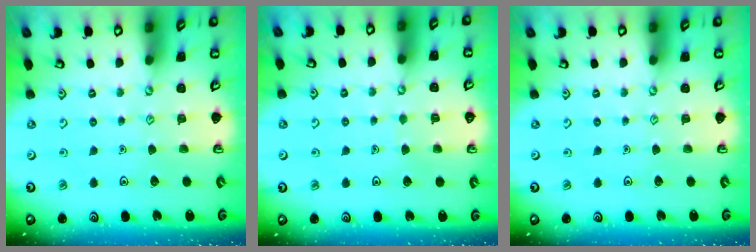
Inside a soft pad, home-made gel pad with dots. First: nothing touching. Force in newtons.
{"total": 2.4, "press": 2.4, "slide": 0.2}
{"total": 0.0}